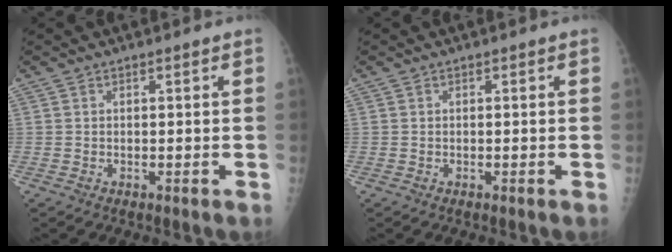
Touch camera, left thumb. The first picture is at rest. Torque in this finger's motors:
{"motor_torque": [0.09, -0.01, 0.00, 0.00, 0.00]}